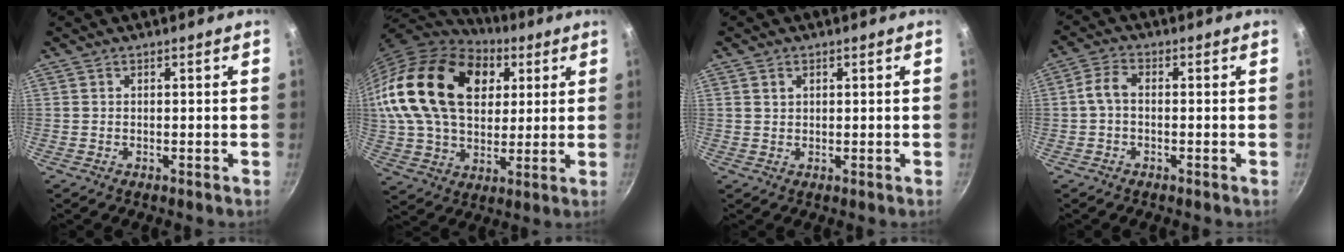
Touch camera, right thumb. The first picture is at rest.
{"total": 27.0, "force": [8.2, 17.8, 18.6], "torque": [-0.310, -0.003, 0.144]}
{"total": 1.5, "force": [0.7, 1.1, 0.7], "torque": [-0.006, 0.002, 0.013]}
{"total": 3.7, "force": [-0.5, 2.1, 3.1], "torque": [-0.068, 0.018, -0.017]}